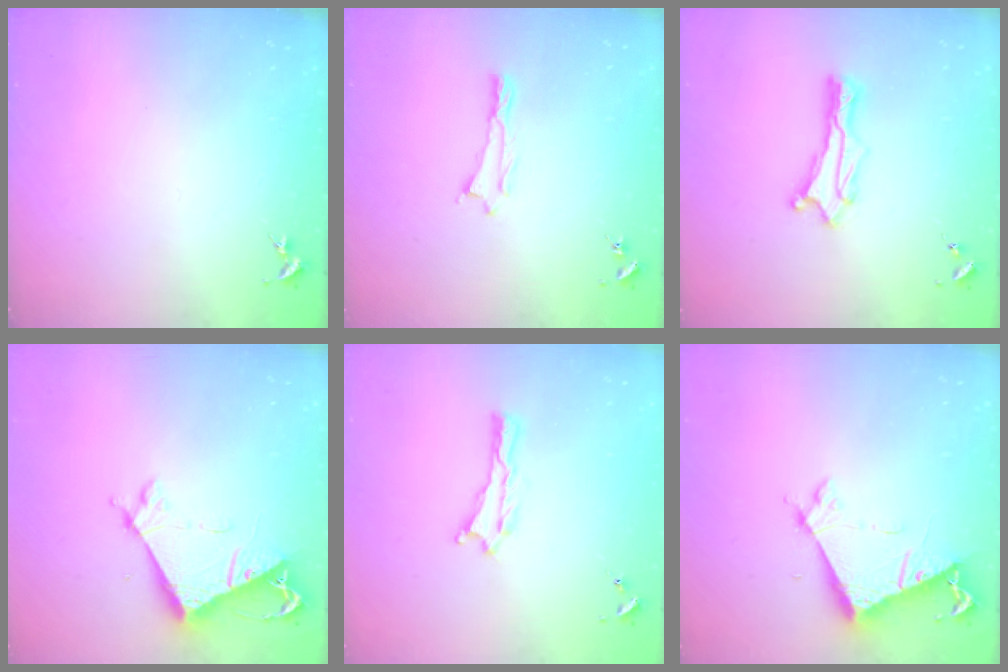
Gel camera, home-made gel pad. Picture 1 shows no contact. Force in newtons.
{"total": 0.5, "press": 0.5, "slide": 0.2}
{"total": 1.3, "press": 1.2, "slide": 0.1}
{"total": 7.5, "press": 7.5, "slide": 0.1}
{"total": 0.0}
{"total": 7.0, "press": 6.9, "slide": 0.6}